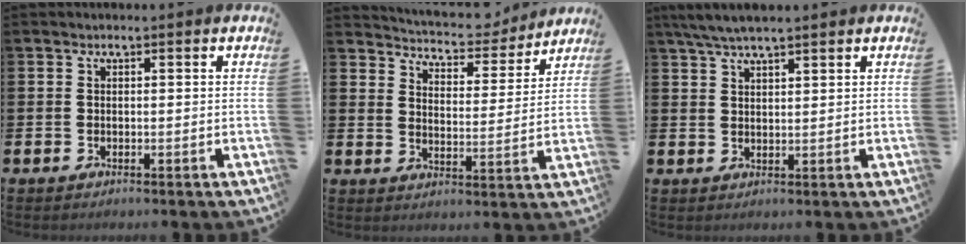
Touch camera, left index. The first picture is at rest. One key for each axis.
{"total": 5.8, "fx": 5.7, "fy": 1.2, "fz": 0.5, "tx": -0.026, "ty": -0.049, "tz": 0.095}
{"total": 4.5, "fx": 3.9, "fy": 0.7, "fz": 2.1, "tx": -0.055, "ty": -0.002, "tz": 0.073}